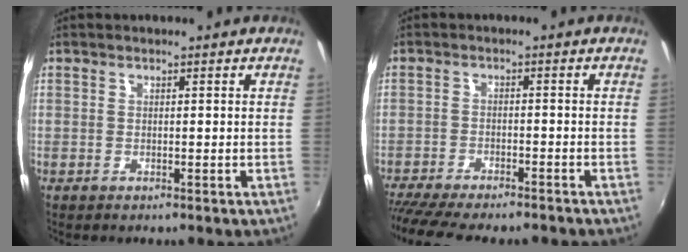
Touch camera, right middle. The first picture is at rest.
{"total": 14.1, "force": [-12.2, 2.5, 6.6], "torque": [-0.140, -0.034, -0.188]}